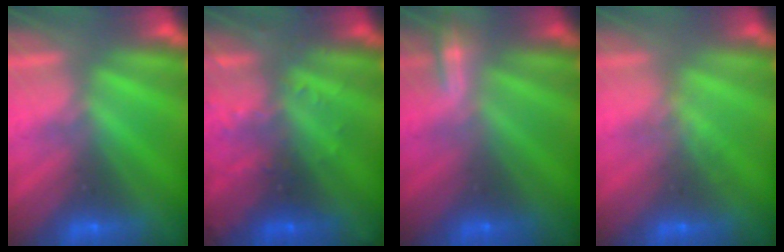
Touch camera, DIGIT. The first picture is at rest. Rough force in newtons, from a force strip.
{"total": 2.9}
{"total": 2.0}
{"total": 1.4}